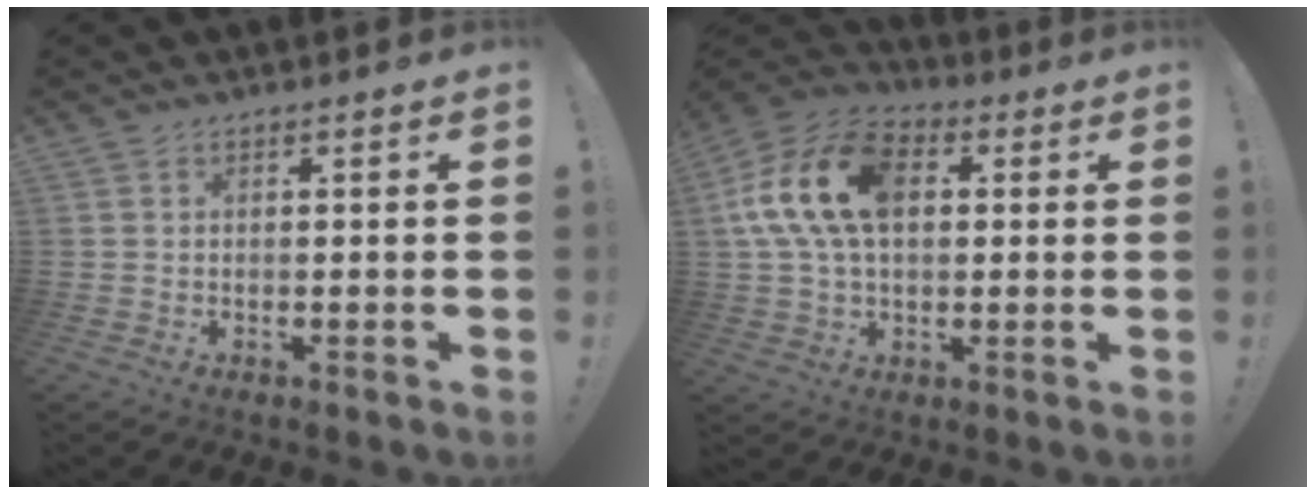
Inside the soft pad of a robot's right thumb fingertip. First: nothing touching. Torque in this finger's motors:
{"motor_torque": [1.78, 2.93, 0.27, 0.13, 0.28]}